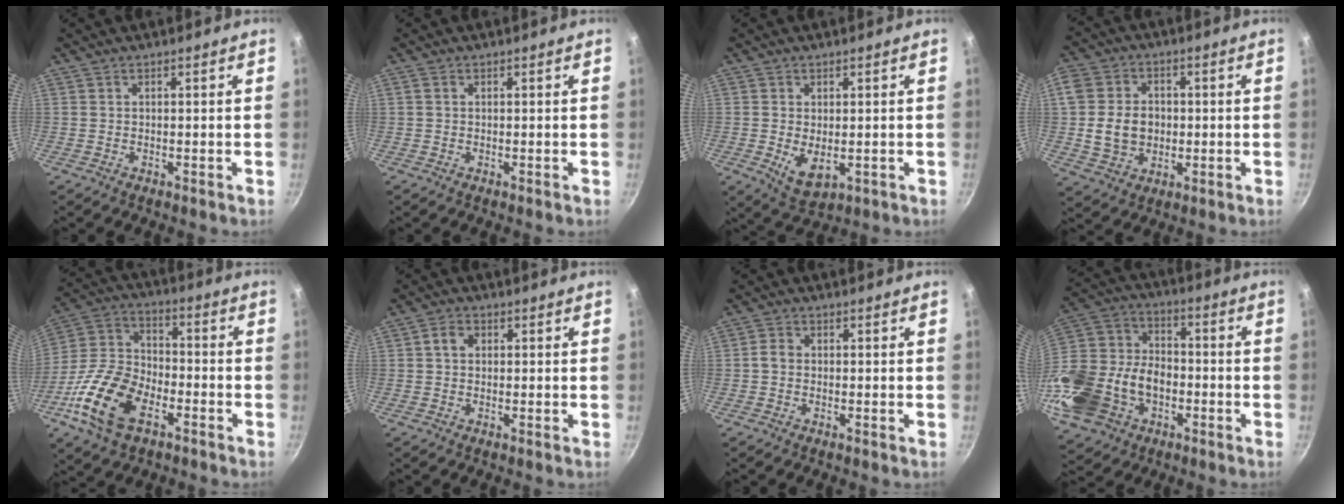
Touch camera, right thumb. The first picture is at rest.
{"total": 0.6, "force": [0.2, 0.4, 0.3], "torque": [-0.006, 0.003, 0.003]}
{"total": 5.7, "force": [-0.4, 3.6, 4.4], "torque": [-0.070, -0.018, 0.006]}
{"total": 10.9, "force": [-0.4, 9.0, 6.1], "torque": [-0.099, 0.011, -0.012]}
{"total": 17.7, "force": [-8.0, 10.3, 12.1], "torque": [-0.229, 0.040, -0.165]}
{"total": 2.7, "force": [0.4, 2.2, 1.6], "torque": [-0.022, 0.006, 0.004]}
{"total": 2.0, "force": [-0.3, 1.6, 1.1], "torque": [-0.021, 0.010, -0.009]}
{"total": 24.6, "force": [-7.9, 17.5, 15.3], "torque": [-0.316, 0.048, -0.141]}